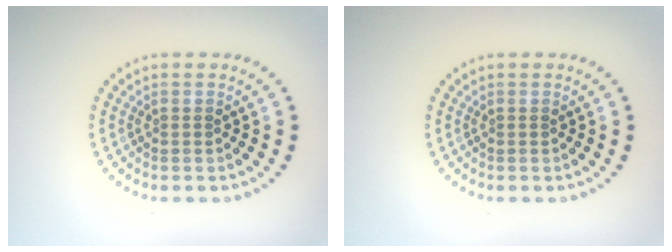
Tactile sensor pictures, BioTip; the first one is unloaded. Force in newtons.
{"total": 0.0}